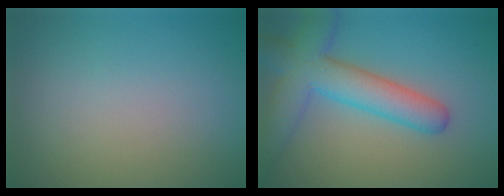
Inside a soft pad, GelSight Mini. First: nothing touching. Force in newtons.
{"total": 7.4, "press": 7.4, "slide": 0.3}